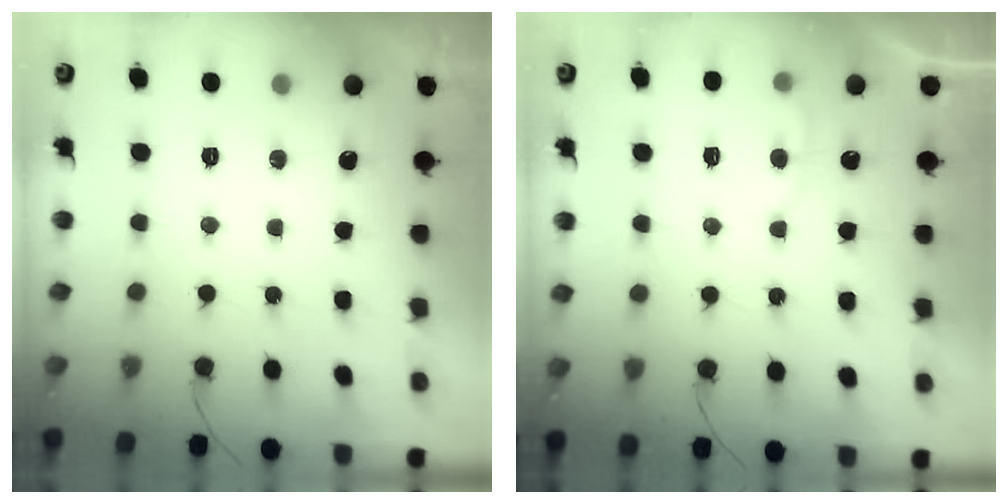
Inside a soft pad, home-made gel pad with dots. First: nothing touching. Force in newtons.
{"total": 2.7, "press": 2.7, "slide": 0.3}